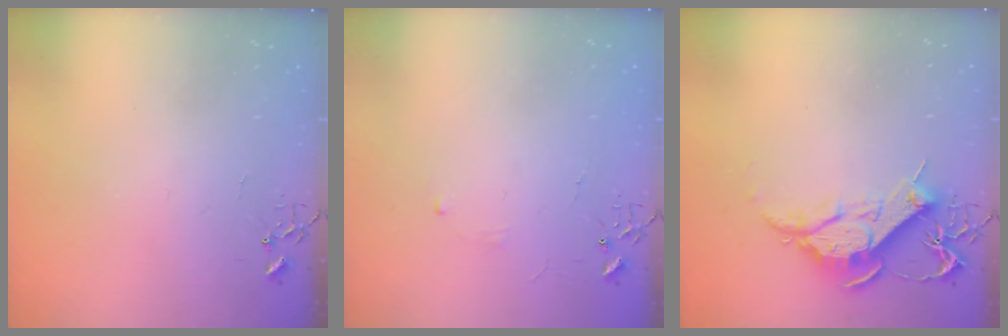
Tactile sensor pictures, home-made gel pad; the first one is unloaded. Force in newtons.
{"total": 2.9, "press": 2.8, "slide": 0.5}
{"total": 12.5, "press": 12.4, "slide": 1.3}